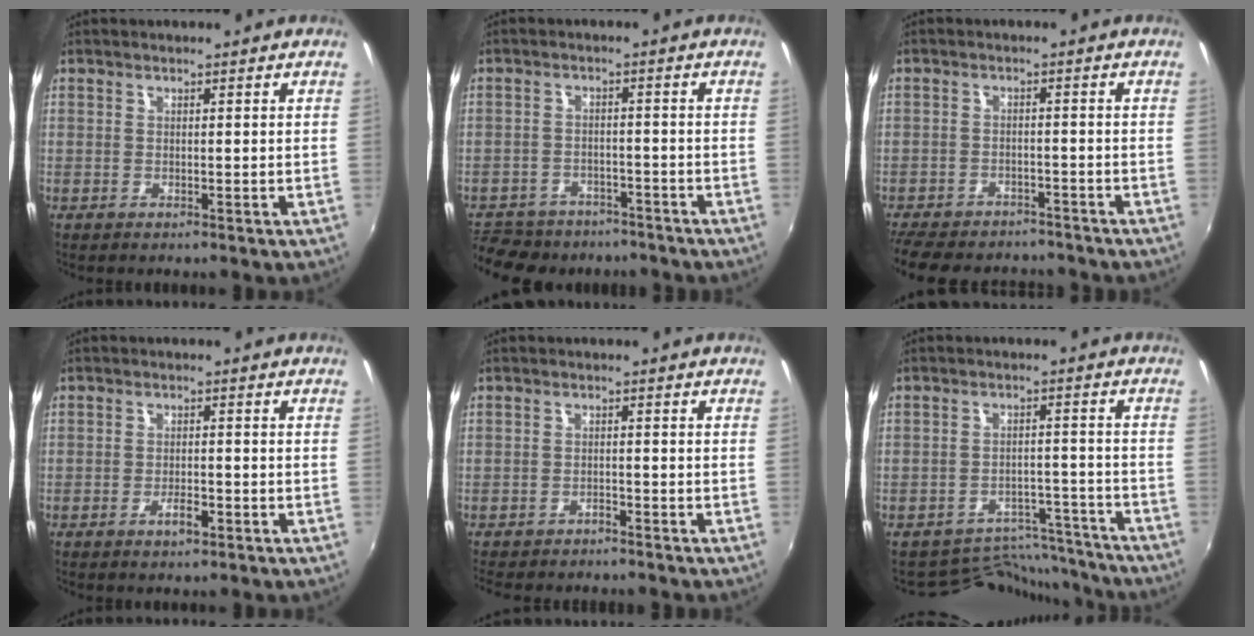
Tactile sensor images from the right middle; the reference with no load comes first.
{"total": 15.1, "force": [-11.8, 7.6, 5.6], "torque": [-0.141, 0.000, -0.167]}
{"total": 14.0, "force": [-12.0, 5.1, 5.1], "torque": [-0.131, -0.005, -0.177]}
{"total": 2.1, "force": [-0.9, 0.8, 1.8], "torque": [-0.034, -0.001, -0.016]}
{"total": 3.9, "force": [-3.5, 1.0, 1.2], "torque": [-0.039, -0.013, -0.057]}
{"total": 11.4, "force": [-11.0, 3.1, 0.2], "torque": [-0.006, 0.035, -0.149]}